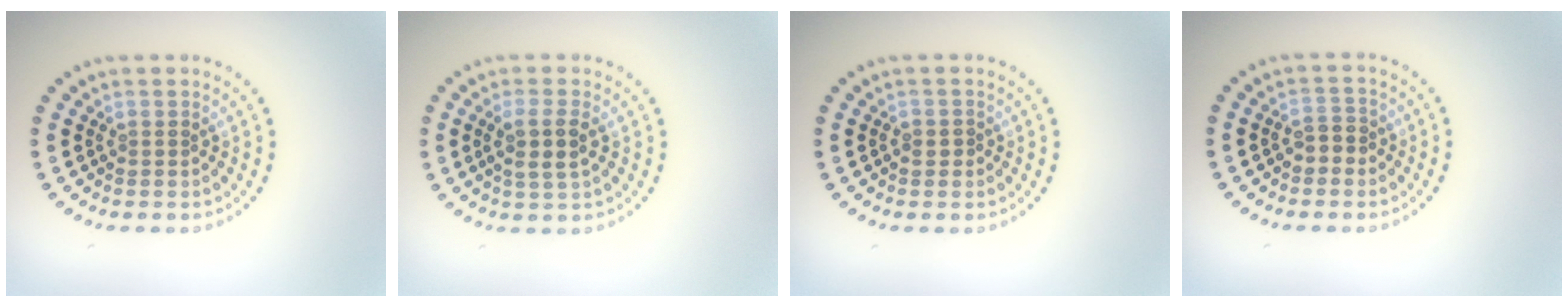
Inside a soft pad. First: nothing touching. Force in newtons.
{"total": 2.7, "press": 2.4, "slide": 1.1}
{"total": 0.6, "press": 0.5, "slide": 0.3}
{"total": 1.8, "press": 1.7, "slide": 0.5}